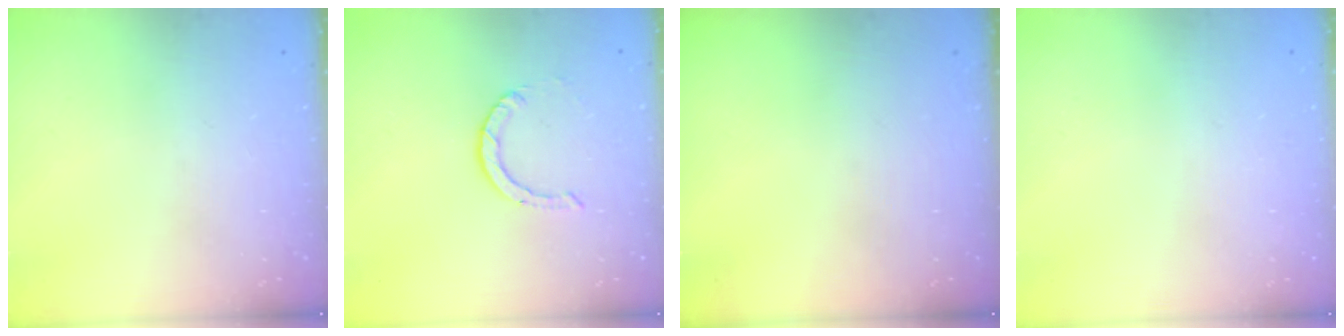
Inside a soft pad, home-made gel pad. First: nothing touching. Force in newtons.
{"total": 0.9, "press": 0.9, "slide": 0.1}
{"total": 0.0}
{"total": 2.4, "press": 2.4, "slide": 0.2}